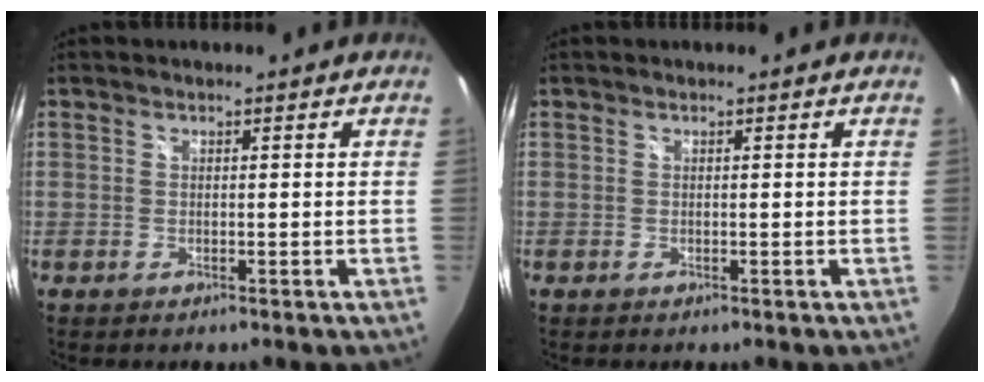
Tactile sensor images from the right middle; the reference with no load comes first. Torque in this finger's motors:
{"motor_torque": [0.09, 0.09, 0.00, 0.00]}